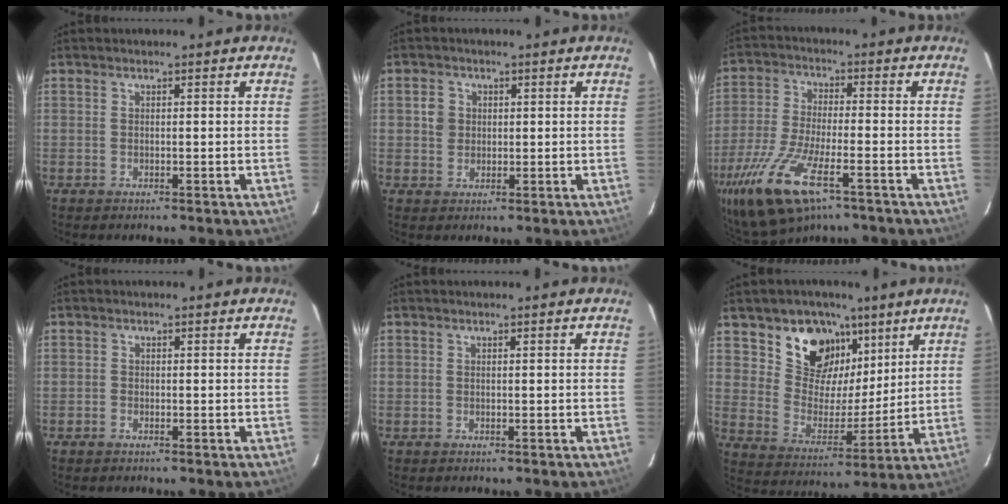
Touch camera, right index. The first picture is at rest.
{"total": 3.3, "force": [0.5, 3.1, 0.9], "torque": [-0.010, 0.014, 0.010]}
{"total": 18.6, "force": [-10.6, 6.9, 13.7], "torque": [-0.295, -0.053, -0.195]}
{"total": 0.6, "force": [-0.5, 0.3, 0.1], "torque": [-0.003, 0.002, -0.011]}
{"total": 0.0}
{"total": 14.0, "force": [8.4, 10.1, 4.9], "torque": [-0.095, 0.000, 0.153]}